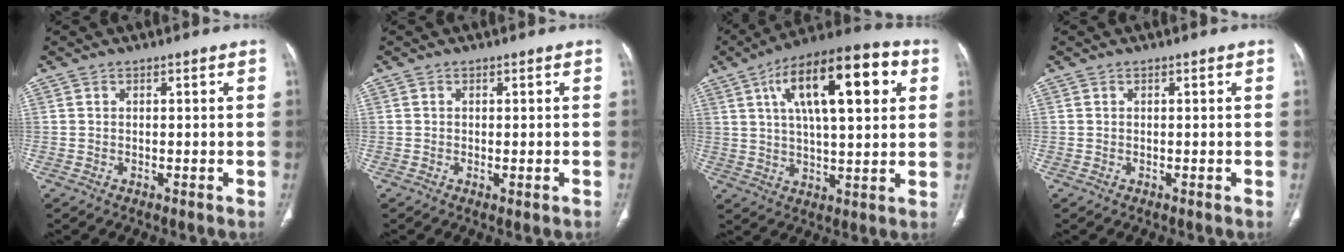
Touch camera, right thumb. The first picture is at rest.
{"total": 1.3, "force": [-0.4, 0.4, 1.2], "torque": [-0.018, -0.004, -0.004]}
{"total": 20.5, "force": [7.0, 7.7, 17.7], "torque": [-0.261, 0.007, 0.103]}
{"total": 0.0}